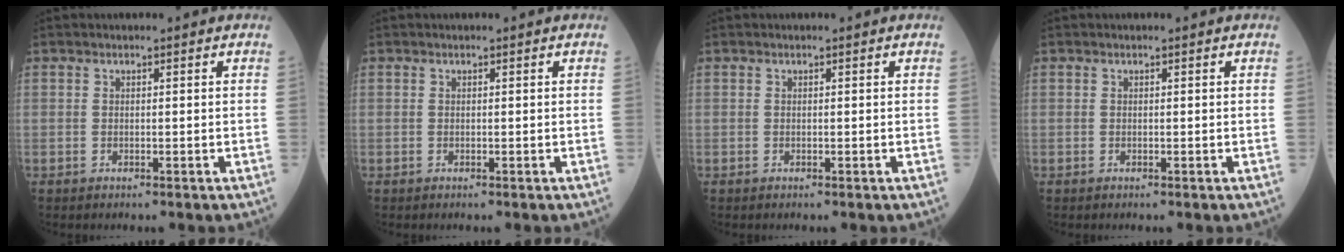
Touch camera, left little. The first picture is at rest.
{"total": 0.0}
{"total": 0.0}
{"total": 0.0}